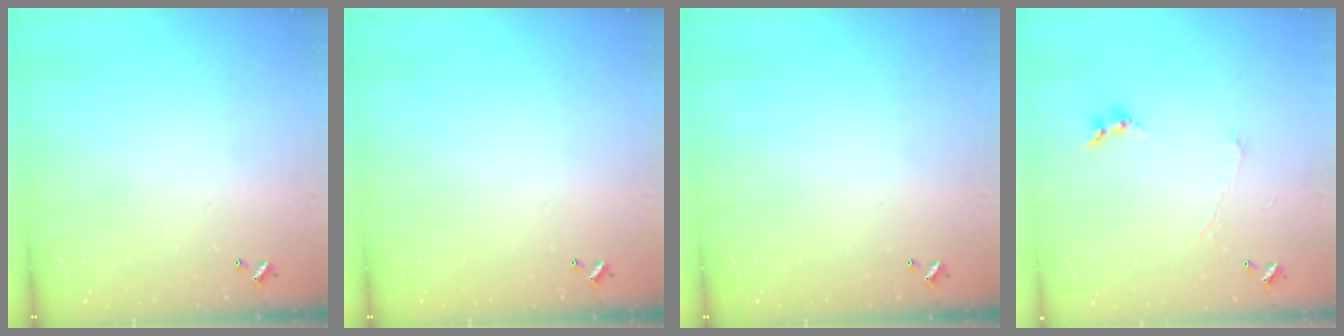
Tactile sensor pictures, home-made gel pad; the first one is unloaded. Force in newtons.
{"total": 0.0}
{"total": 0.0}
{"total": 0.0}